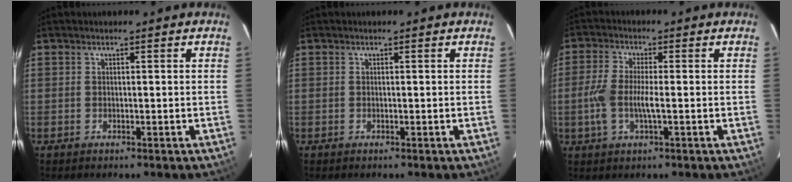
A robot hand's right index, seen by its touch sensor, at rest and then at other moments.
{"total": 0.0}
{"total": 6.3, "force": [-1.3, 1.7, 5.9], "torque": [-0.131, -0.001, -0.025]}